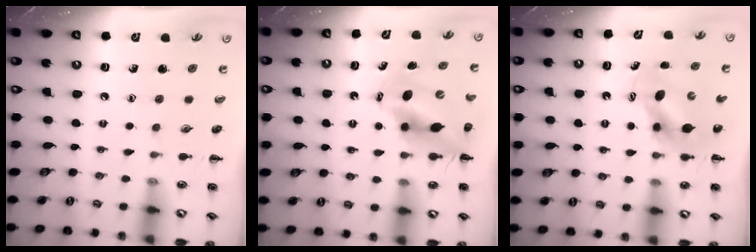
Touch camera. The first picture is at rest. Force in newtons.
{"total": 12.0, "press": 11.5, "slide": 3.2}
{"total": 6.7, "press": 6.5, "slide": 1.4}